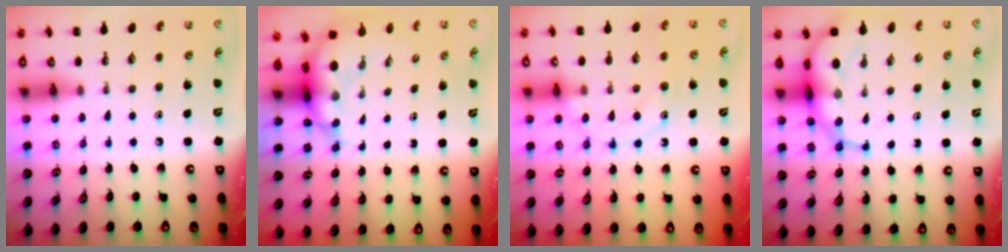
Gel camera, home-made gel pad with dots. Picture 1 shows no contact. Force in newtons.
{"total": 5.6, "press": 5.4, "slide": 1.3}
{"total": 12.5, "press": 12.4, "slide": 1.0}
{"total": 11.6, "press": 11.1, "slide": 3.1}